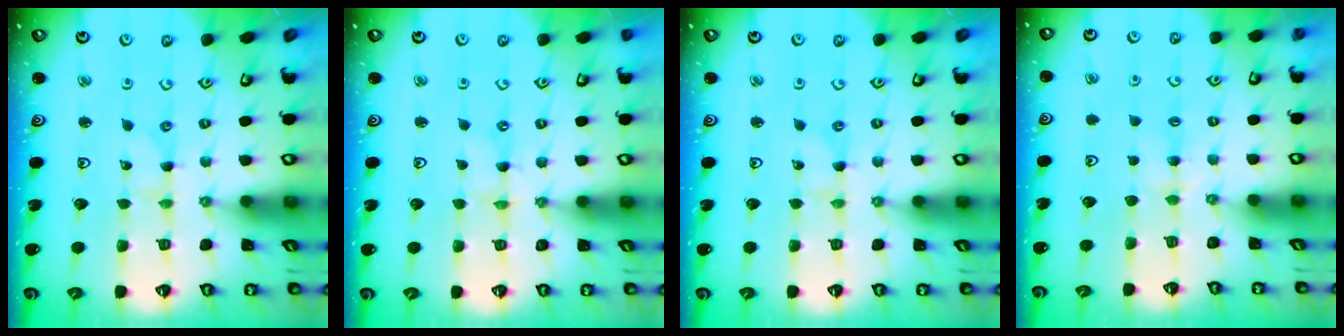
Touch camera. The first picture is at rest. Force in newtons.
{"total": 0.0}
{"total": 0.0}
{"total": 4.2, "press": 4.1, "slide": 0.7}